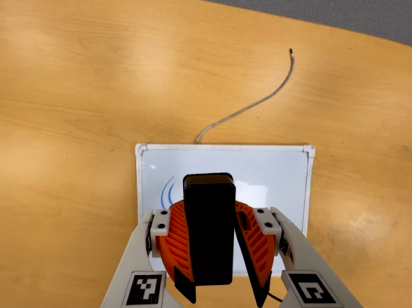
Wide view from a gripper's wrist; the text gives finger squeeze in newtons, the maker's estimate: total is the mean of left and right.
{"total": 7.8, "left": 8.3, "right": 7.4}